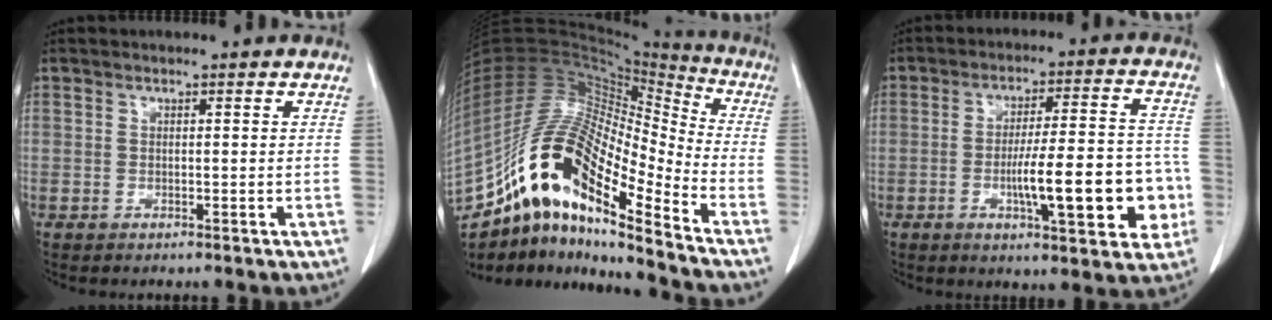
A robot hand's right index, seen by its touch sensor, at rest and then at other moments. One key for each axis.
{"total": 21.5, "fx": -13.6, "fy": 4.8, "fz": 15.9, "tx": -0.333, "ty": 0.019, "tz": -0.247}
{"total": 14.2, "fx": -3.6, "fy": 3.0, "fz": 13.4, "tx": -0.193, "ty": 0.015, "tz": -0.049}